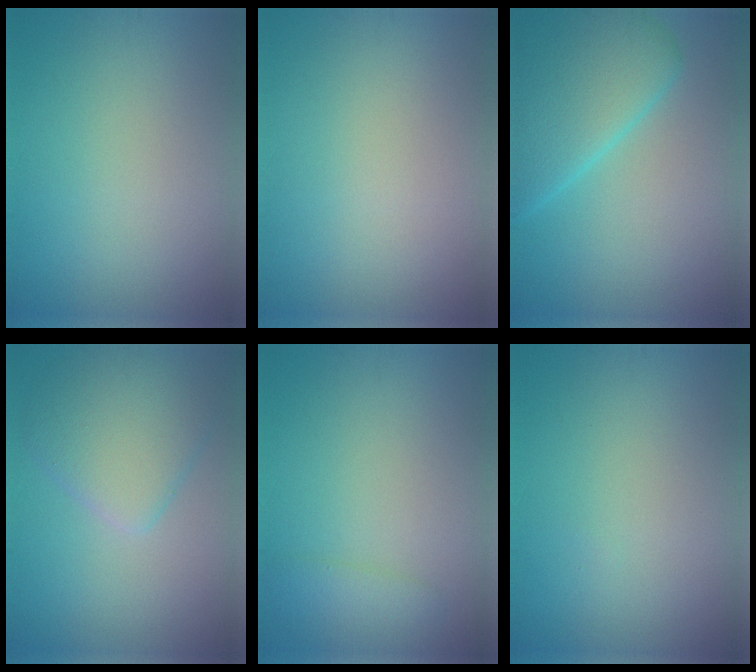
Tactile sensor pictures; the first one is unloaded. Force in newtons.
{"total": 0.0}
{"total": 6.9, "press": 6.9, "slide": 0.2}
{"total": 4.9, "press": 4.8, "slide": 0.3}
{"total": 1.7, "press": 1.6, "slide": 0.2}
{"total": 0.0}